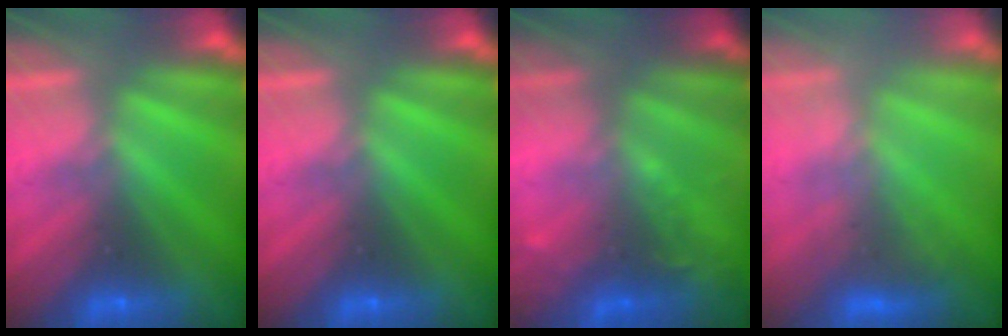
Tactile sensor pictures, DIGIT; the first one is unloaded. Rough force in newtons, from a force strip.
{"total": 0.0}
{"total": 2.2}
{"total": 2.6}